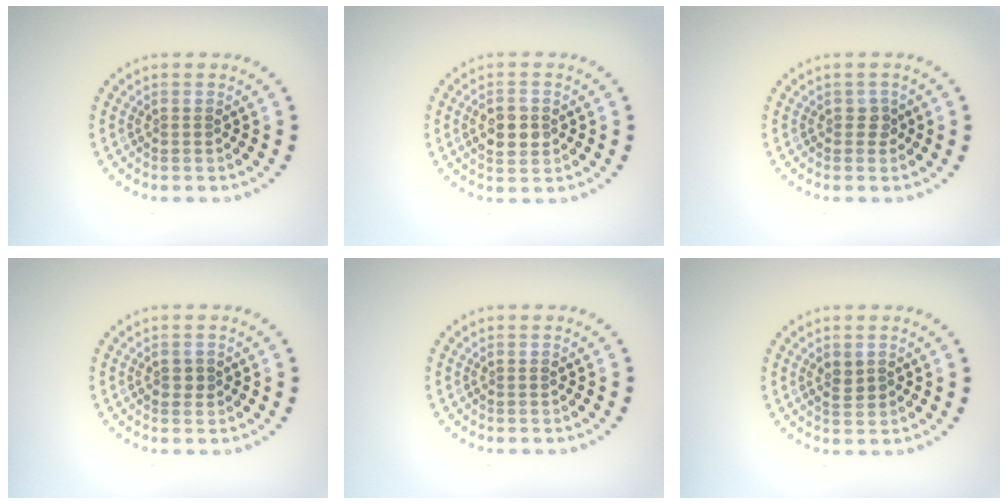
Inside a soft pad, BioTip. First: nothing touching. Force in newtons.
{"total": 2.6, "press": 2.6, "slide": 0.2}
{"total": 1.0, "press": 0.9, "slide": 0.4}
{"total": 1.2, "press": 1.2, "slide": 0.2}
{"total": 0.0}
{"total": 1.6, "press": 1.6, "slide": 0.3}